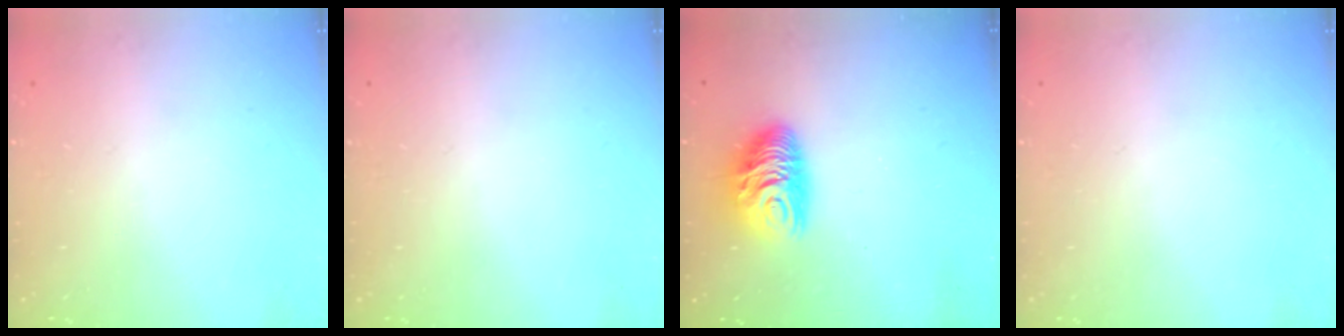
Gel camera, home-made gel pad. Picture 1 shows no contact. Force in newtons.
{"total": 0.0}
{"total": 9.8, "press": 9.8, "slide": 0.7}
{"total": 0.0}